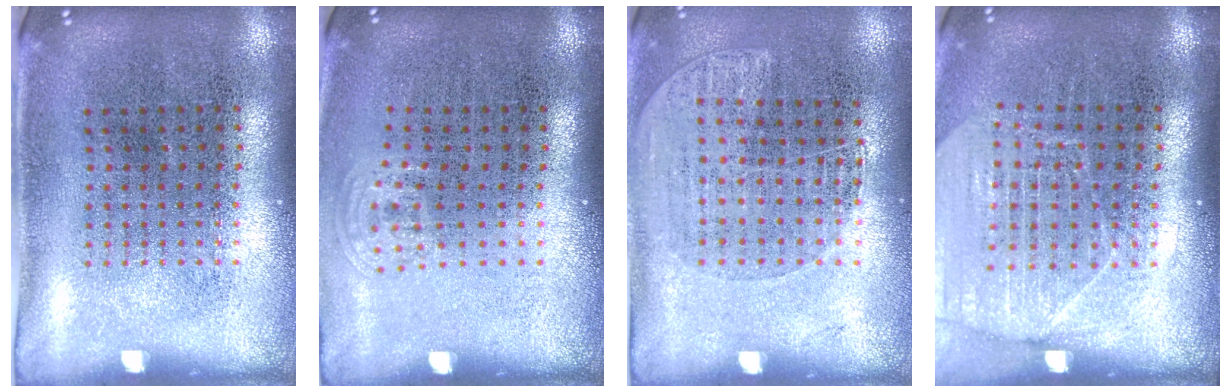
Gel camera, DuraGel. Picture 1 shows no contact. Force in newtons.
{"total": 0.8, "press": 0.5, "slide": 0.6}
{"total": 1.1, "press": 1.0, "slide": 0.5}
{"total": 1.6, "press": 1.5, "slide": 0.5}